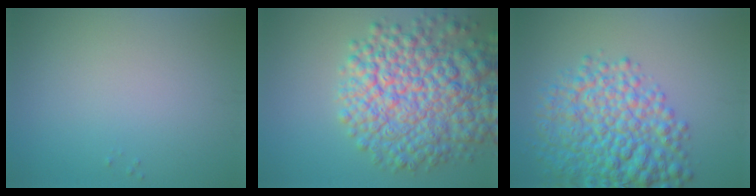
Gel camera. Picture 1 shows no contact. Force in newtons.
{"total": 10.9, "press": 10.9, "slide": 0.5}
{"total": 8.9, "press": 8.9, "slide": 0.3}